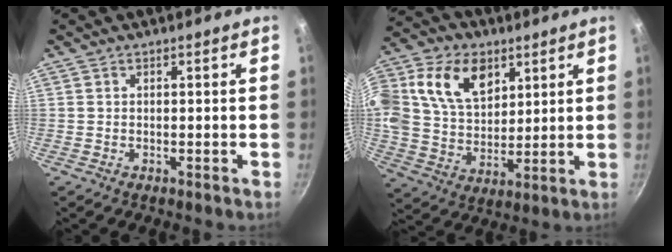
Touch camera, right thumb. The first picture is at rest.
{"total": 22.3, "force": [9.1, 15.5, 13.2], "torque": [-0.266, 0.013, 0.163]}